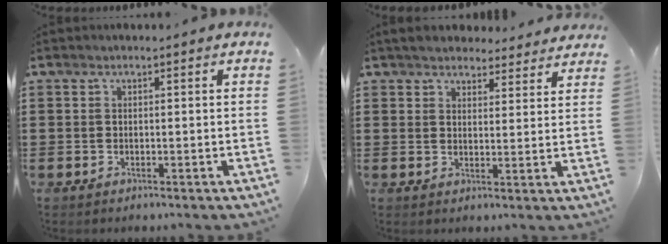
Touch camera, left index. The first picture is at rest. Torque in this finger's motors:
{"motor_torque": [1.43, -0.71, 0.63, 0.07]}